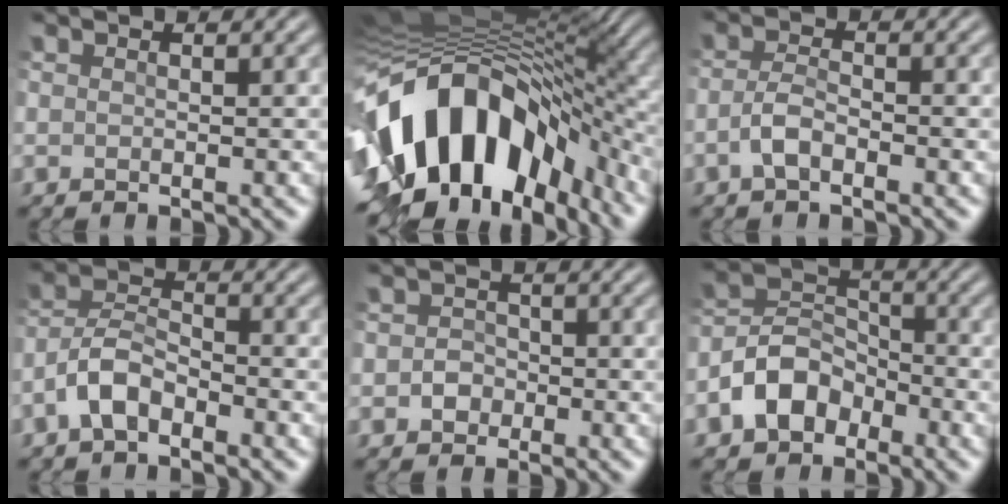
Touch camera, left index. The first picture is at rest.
{"total": 16.1, "force": [-5.0, 9.8, 11.8], "torque": [-0.201, 0.000, -0.084]}
{"total": 2.3, "force": [-1.1, 0.9, 1.8], "torque": [-0.038, 0.004, -0.028]}
{"total": 3.8, "force": [-2.3, 1.9, 2.4], "torque": [-0.045, 0.012, -0.055]}
{"total": 1.8, "force": [-0.5, 1.6, 0.6], "torque": [-0.004, 0.002, -0.014]}
{"total": 5.2, "force": [-2.9, 3.6, 2.4], "torque": [-0.042, 0.006, -0.063]}